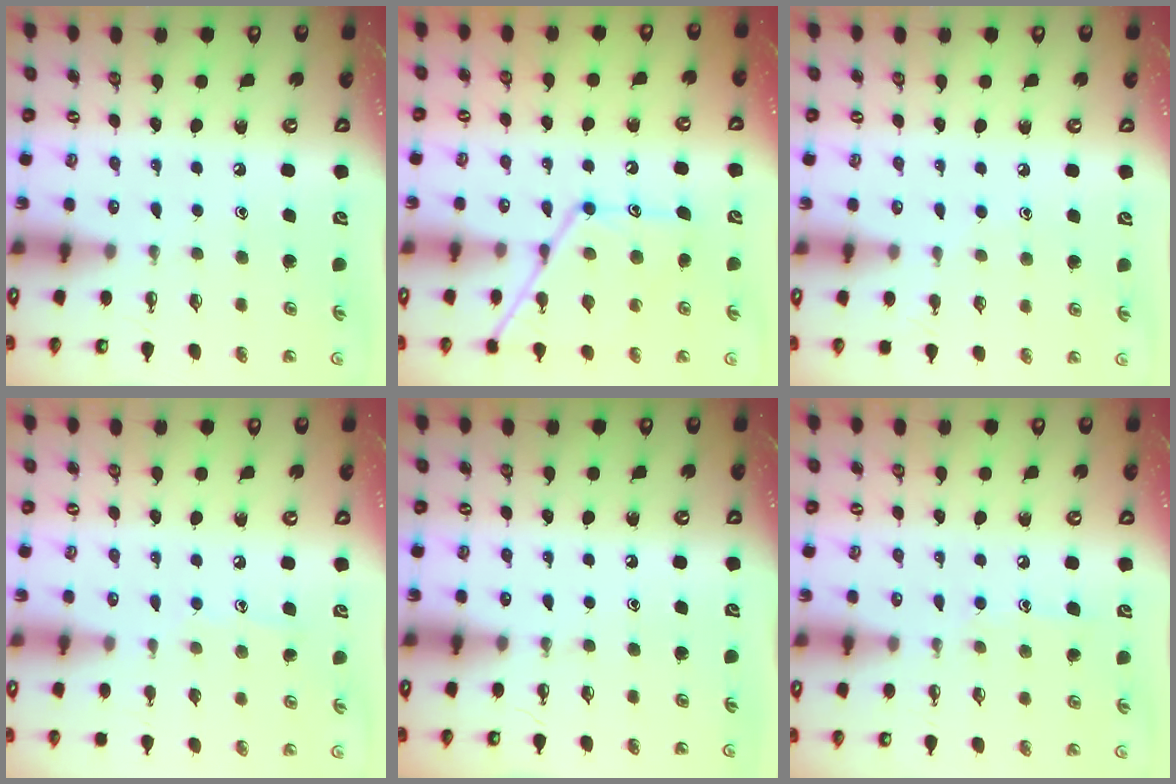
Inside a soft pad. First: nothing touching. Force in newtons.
{"total": 13.9, "press": 13.9, "slide": 1.2}
{"total": 7.0, "press": 7.0, "slide": 0.7}
{"total": 5.7, "press": 5.7, "slide": 0.4}
{"total": 0.0}
{"total": 6.5, "press": 6.5, "slide": 0.6}